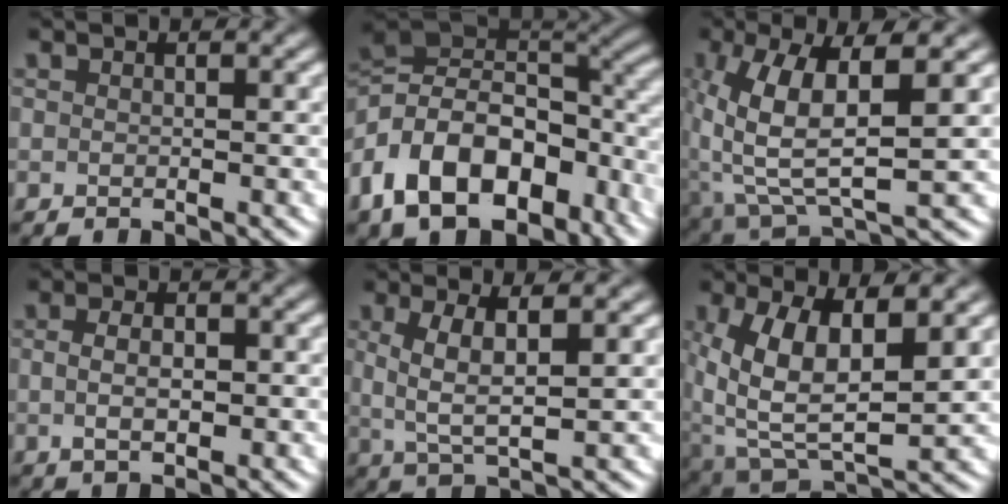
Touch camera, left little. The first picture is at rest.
{"total": 12.5, "force": [-2.2, 8.7, 8.6], "torque": [-0.178, -0.025, -0.017]}
{"total": 8.9, "force": [0.3, 4.7, 7.6], "torque": [-0.149, -0.015, 0.020]}
{"total": 2.5, "force": [-0.2, 1.0, 2.2], "torque": [-0.030, -0.003, 0.002]}
{"total": 3.7, "force": [0.6, 1.2, 3.5], "torque": [-0.078, -0.009, 0.022]}
{"total": 9.0, "force": [-0.3, 5.6, 7.0], "torque": [-0.148, -0.040, 0.020]}